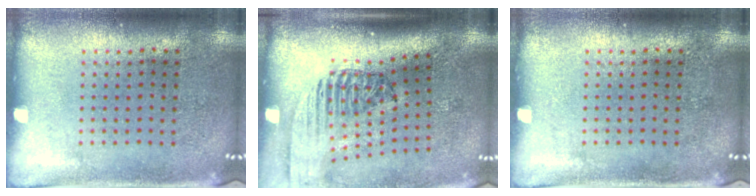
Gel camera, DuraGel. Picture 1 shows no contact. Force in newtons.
{"total": 2.4, "press": 1.7, "slide": 1.7}
{"total": 0.0}